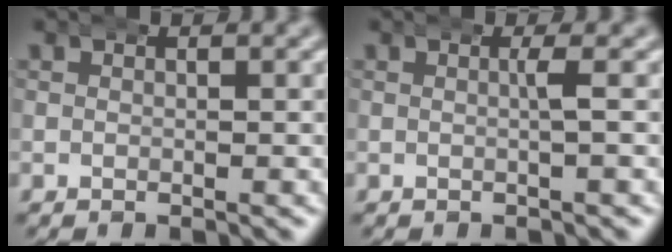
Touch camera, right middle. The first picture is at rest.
{"total": 0.9, "force": [0.1, -0.5, 0.7], "torque": [-0.016, -0.004, 0.003]}